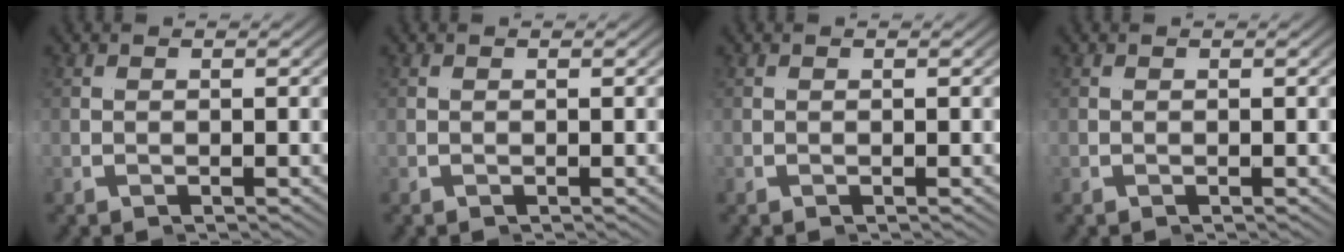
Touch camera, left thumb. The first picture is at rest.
{"total": 0.0}
{"total": 0.0}
{"total": 0.0}